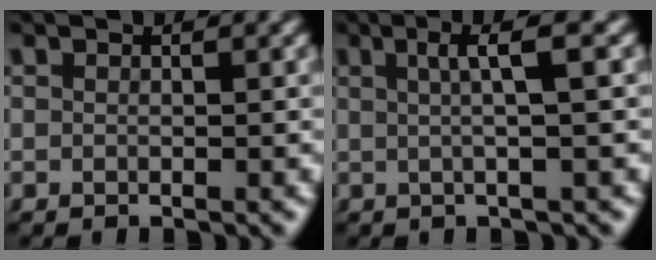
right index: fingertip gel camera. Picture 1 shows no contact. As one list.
[{"total": 3.5, "force": [1.1, -0.3, 3.3], "torque": [-0.051, 0.016, 0.013]}]